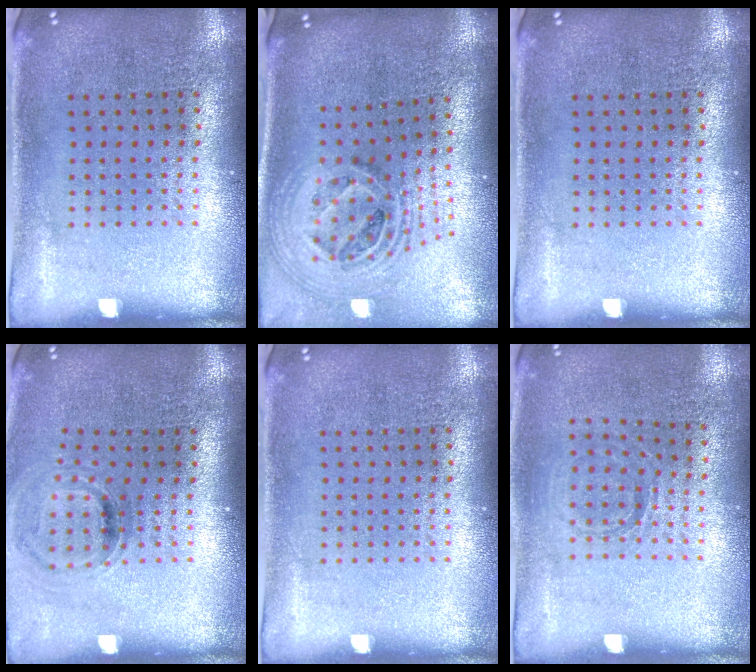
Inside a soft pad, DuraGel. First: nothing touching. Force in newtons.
{"total": 2.2, "press": 1.7, "slide": 1.5}
{"total": 0.0}
{"total": 1.0, "press": 0.9, "slide": 0.4}
{"total": 0.0}
{"total": 0.8, "press": 0.8, "slide": 0.1}